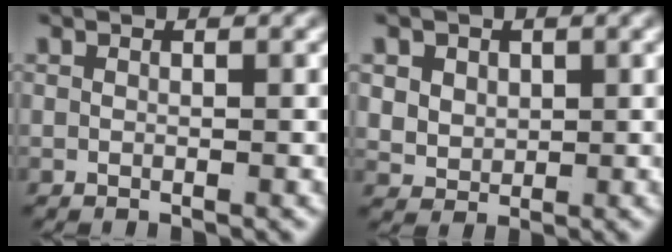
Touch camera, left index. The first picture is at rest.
{"total": 3.8, "force": [0.8, 3.4, 1.6], "torque": [-0.049, -0.022, 0.029]}